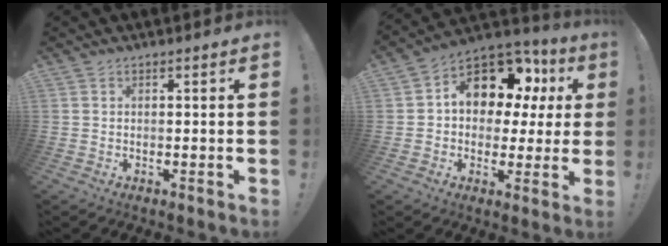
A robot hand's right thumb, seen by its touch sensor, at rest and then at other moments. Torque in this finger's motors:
{"motor_torque": [2.09, 2.43, 0.67, -0.36, 0.07]}